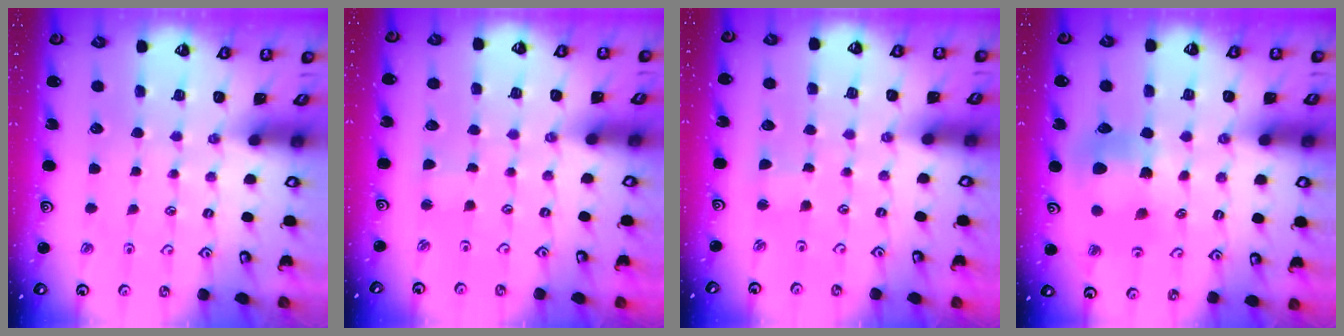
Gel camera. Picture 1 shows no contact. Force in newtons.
{"total": 1.3, "press": 1.3, "slide": 0.2}
{"total": 1.8, "press": 1.8, "slide": 0.2}
{"total": 9.2, "press": 9.1, "slide": 1.2}